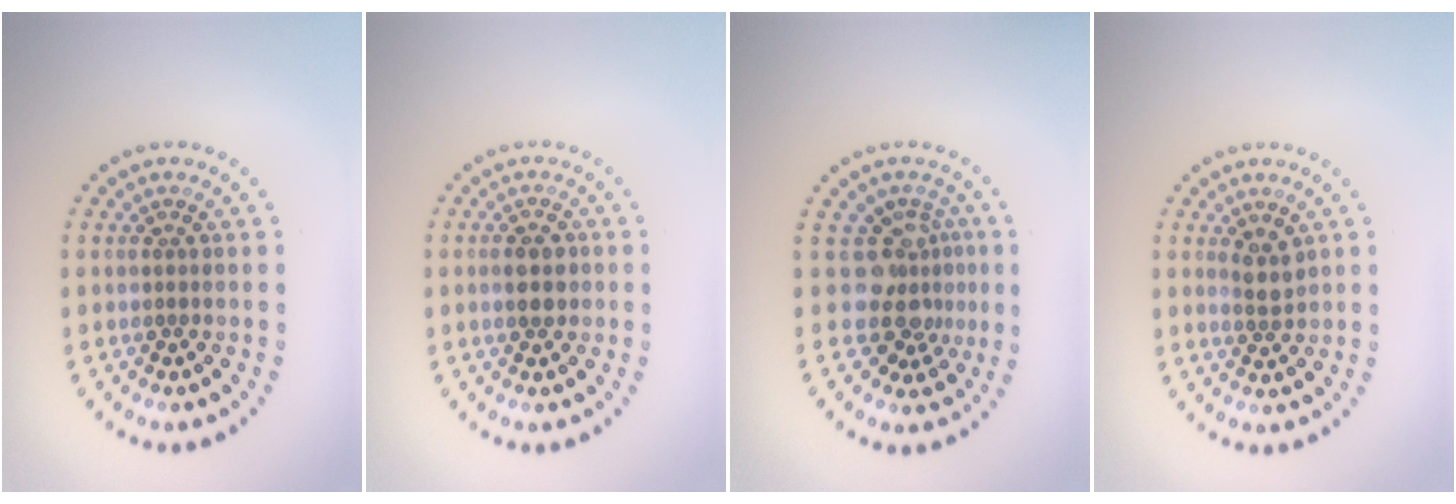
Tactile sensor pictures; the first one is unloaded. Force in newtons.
{"total": 2.6, "press": 2.6, "slide": 0.1}
{"total": 3.8, "press": 2.6, "slide": 2.8}
{"total": 1.8, "press": 1.5, "slide": 1.0}